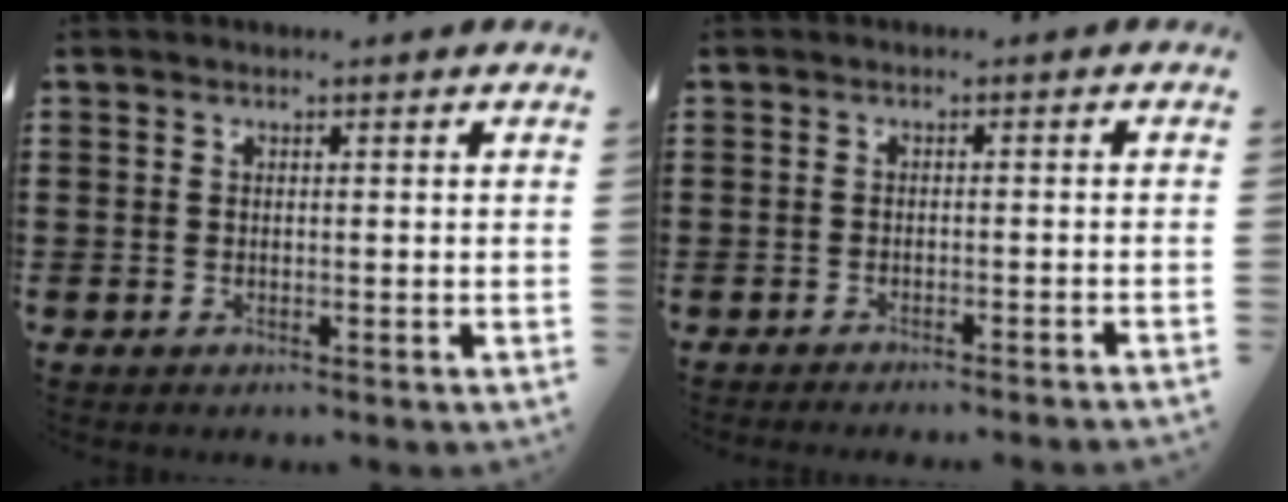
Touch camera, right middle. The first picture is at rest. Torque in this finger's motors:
{"motor_torque": [2.14, 0.00, 0.10, 0.04]}